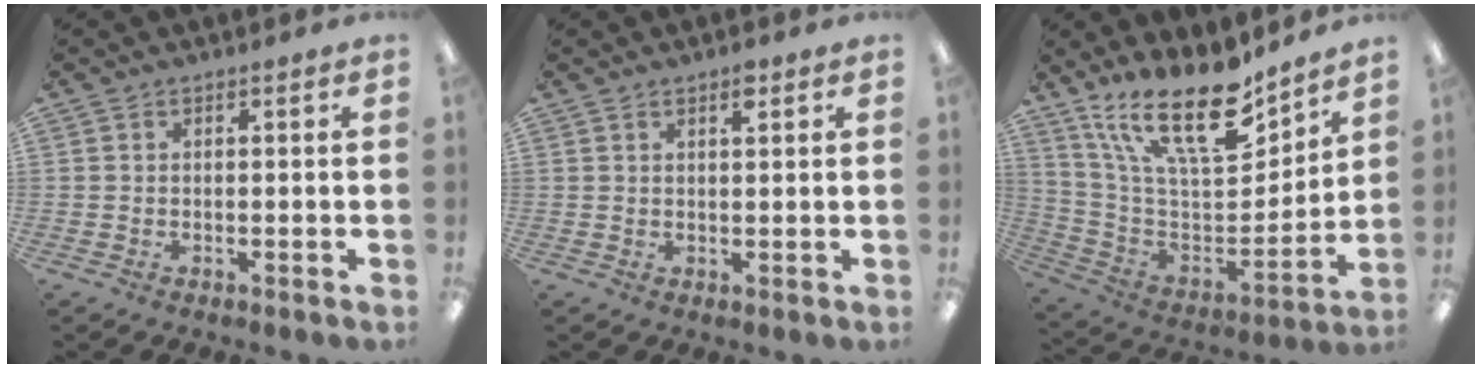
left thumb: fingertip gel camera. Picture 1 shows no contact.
{"total": 2.8, "force": [1.9, 1.0, 1.7], "torque": [-0.021, -0.005, 0.031]}
{"total": 21.6, "force": [15.8, 7.3, 12.8], "torque": [-0.231, -0.109, 0.278]}